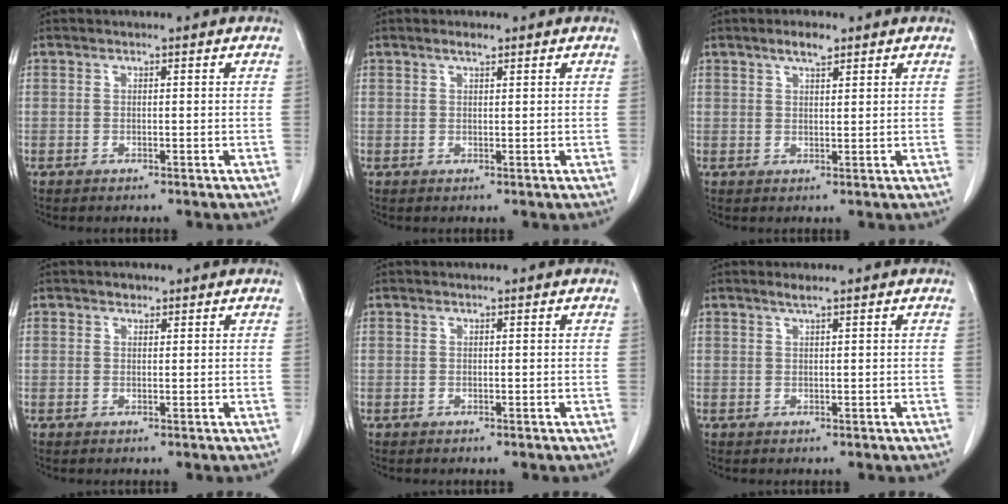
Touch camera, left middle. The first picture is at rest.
{"total": 1.3, "force": [1.0, 0.3, 0.8], "torque": [-0.019, 0.001, 0.020]}
{"total": 2.9, "force": [2.0, 0.7, 1.9], "torque": [-0.036, 0.003, 0.035]}
{"total": 1.0, "force": [0.7, 0.6, 0.2], "torque": [-0.004, -0.002, 0.009]}
{"total": 0.0}
{"total": 1.0, "force": [0.8, -0.2, 0.7], "torque": [-0.018, 0.000, 0.019]}